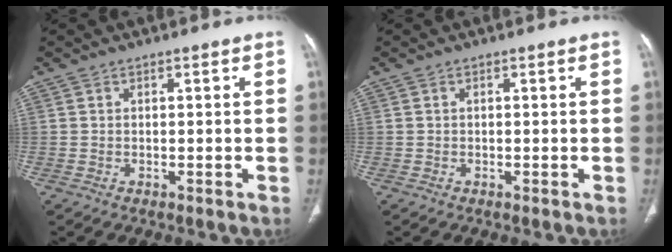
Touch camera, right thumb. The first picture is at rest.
{"total": 0.0}